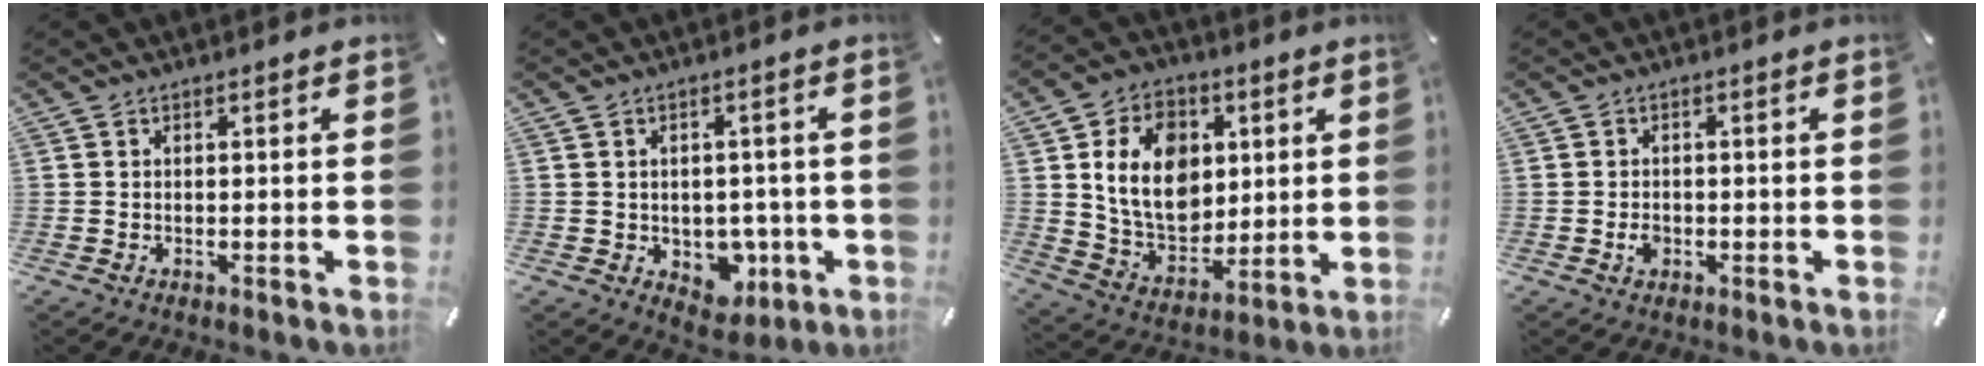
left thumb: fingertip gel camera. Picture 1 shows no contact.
{"total": 5.5, "force": [-0.5, 5.0, 2.2], "torque": [-0.004, -0.006, -0.008]}
{"total": 16.1, "force": [3.2, 12.9, 9.1], "torque": [-0.178, 0.002, 0.063]}
{"total": 2.4, "force": [-0.6, 1.9, 1.3], "torque": [-0.023, 0.004, -0.011]}